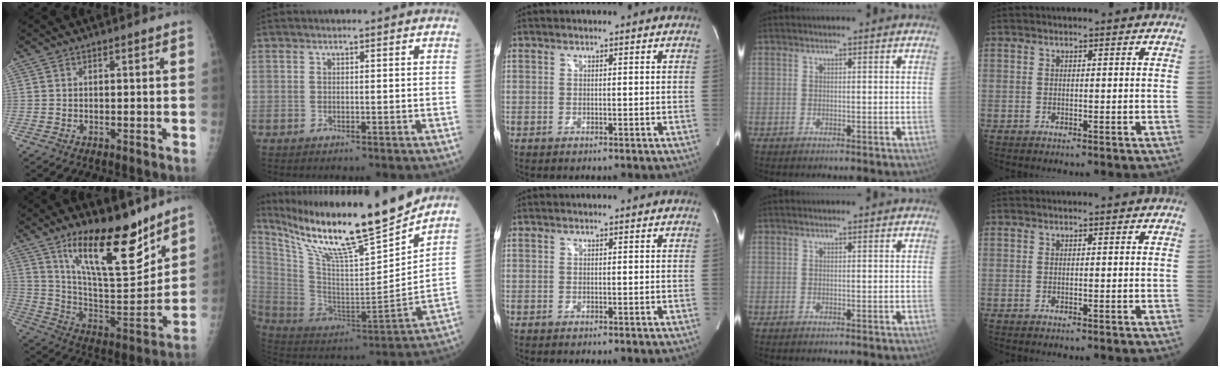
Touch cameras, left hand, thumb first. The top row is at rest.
{"thumb": {"total": 21.5, "force": [14.5, 7.0, 14.3], "torque": [-0.194, -0.092, 0.249]}, "index": {"total": 22.5, "force": [18.7, 0.6, 12.5], "torque": [-0.232, -0.023, 0.324]}}